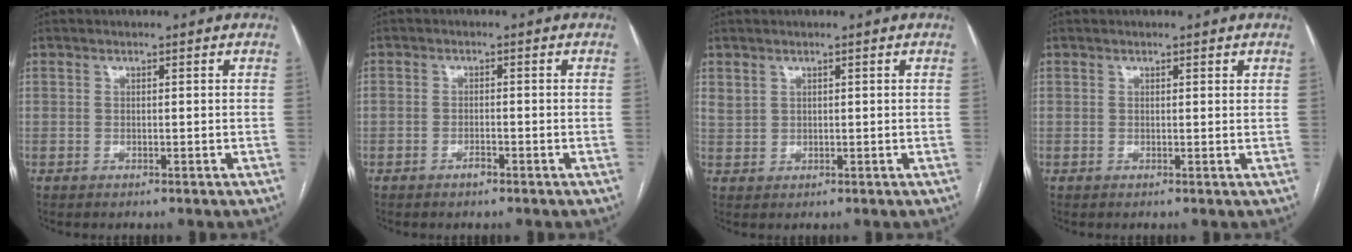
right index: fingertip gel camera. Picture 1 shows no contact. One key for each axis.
{"total": 1.5, "fx": -1.0, "fy": 0.5, "fz": 0.9, "tx": -0.015, "ty": 0.002, "tz": -0.016}
{"total": 1.7, "fx": 1.2, "fy": 1.2, "fz": 0.4, "tx": -0.008, "ty": 0.008, "tz": 0.026}
{"total": 0.6, "fx": 0.5, "fy": 0.2, "fz": 0.3, "tx": -0.005, "ty": 0.000, "tz": 0.003}